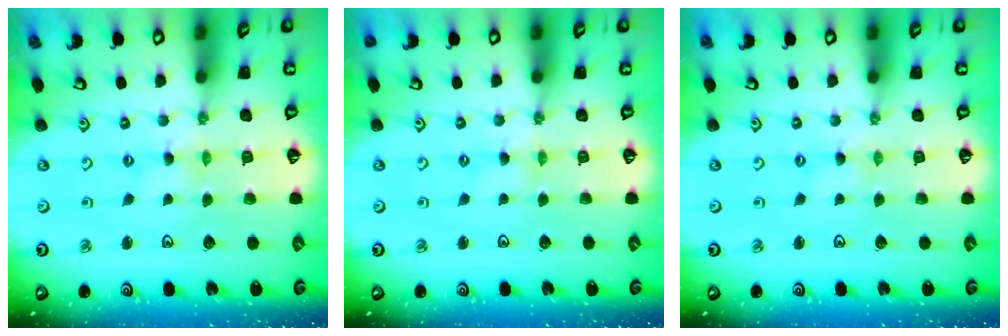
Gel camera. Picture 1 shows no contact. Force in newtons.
{"total": 0.0}
{"total": 0.0}